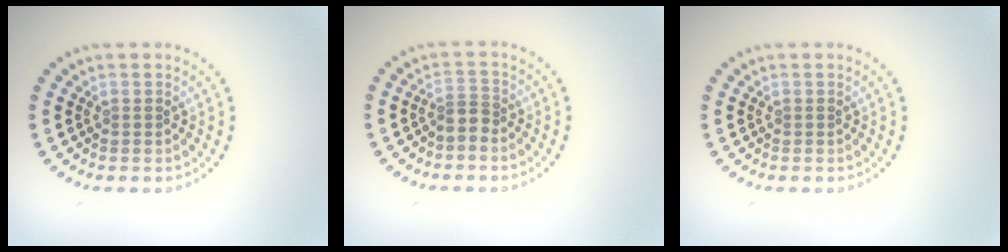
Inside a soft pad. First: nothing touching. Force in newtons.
{"total": 1.4, "press": 1.0, "slide": 1.0}
{"total": 0.0}